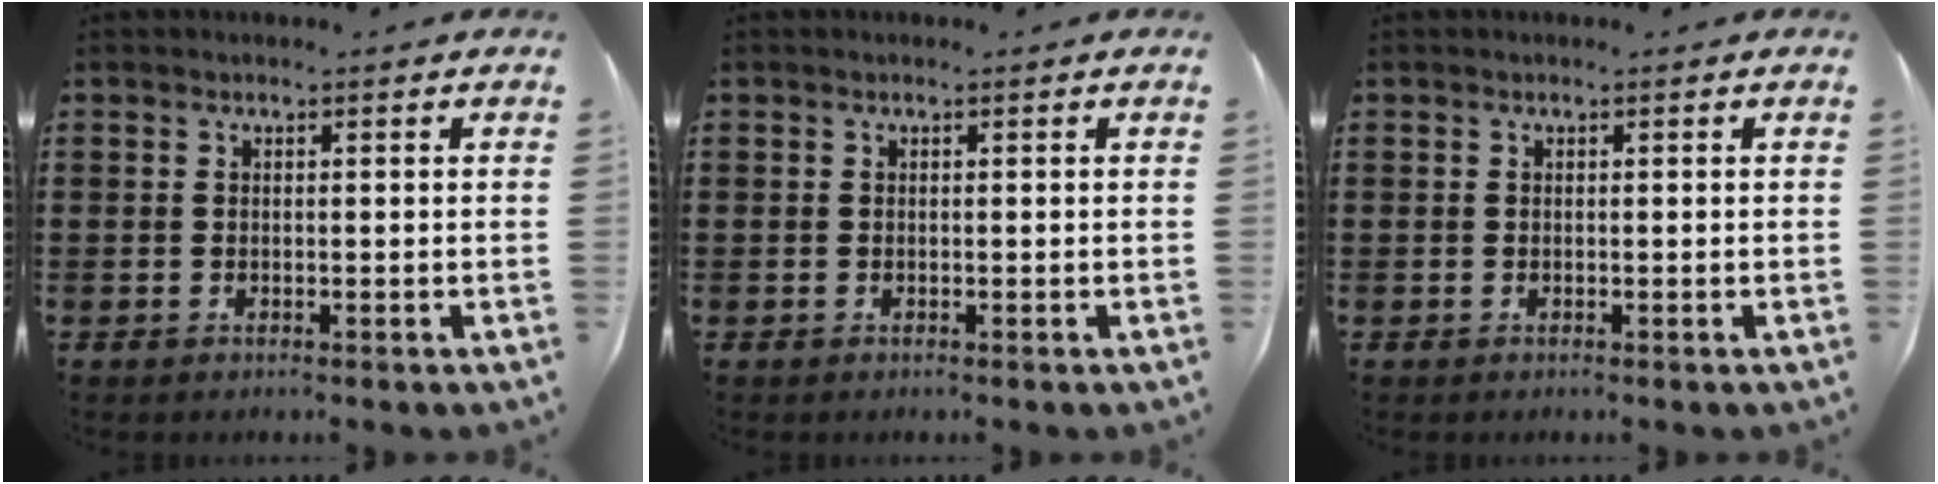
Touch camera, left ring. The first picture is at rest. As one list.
[{"total": 0.0}, {"total": 0.0}]